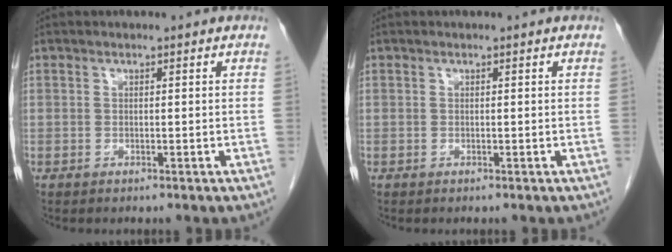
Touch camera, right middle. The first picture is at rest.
{"total": 0.0}